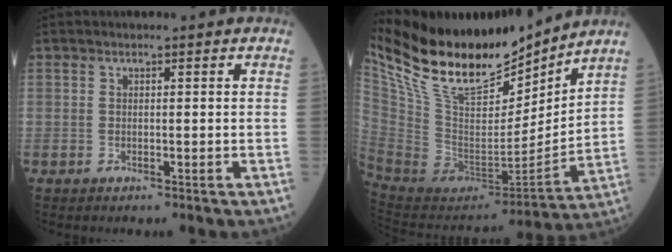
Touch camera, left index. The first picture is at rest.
{"total": 23.8, "force": [20.2, 5.9, 11.2], "torque": [-0.224, -0.015, 0.356]}